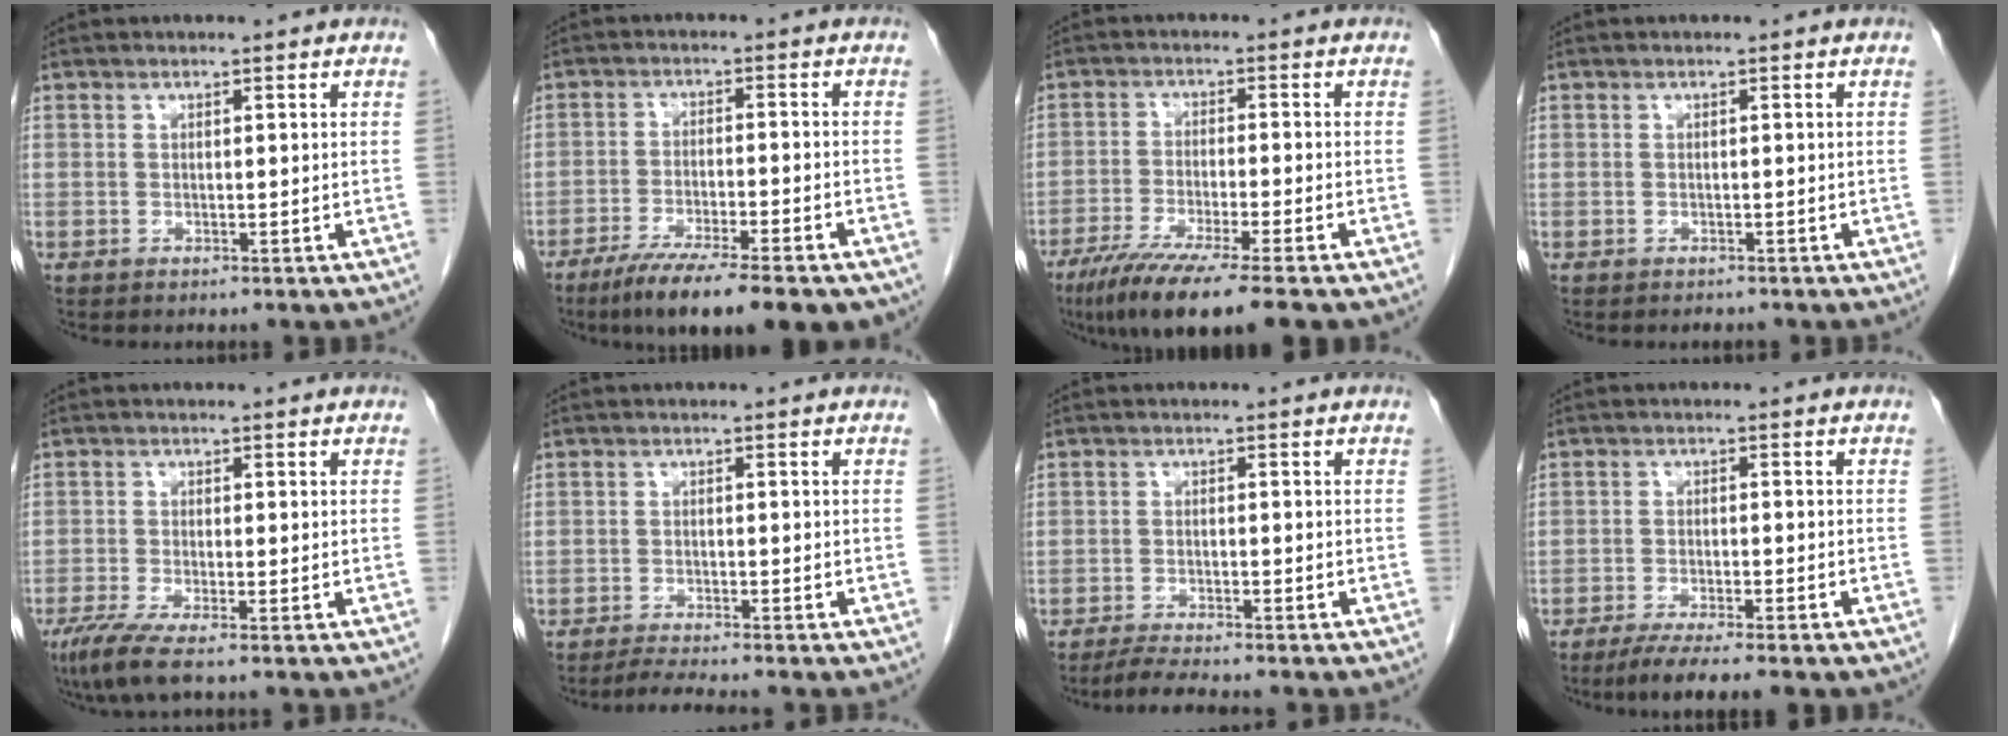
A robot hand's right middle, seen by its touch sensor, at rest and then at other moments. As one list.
[{"total": 14.6, "force": [-10.6, 2.4, 9.7], "torque": [-0.124, -0.024, -0.162]}, {"total": 11.1, "force": [-8.0, -0.1, 7.8], "torque": [-0.127, -0.029, -0.128]}, {"total": 0.9, "force": [-0.9, 0.4, 0.1], "torque": [-0.008, -0.002, -0.011]}, {"total": 4.9, "force": [-3.2, 0.3, 3.7], "torque": [-0.072, -0.016, -0.062]}, {"total": 3.6, "force": [-3.3, -0.7, 1.4], "torque": [-0.031, -0.017, -0.059]}, {"total": 4.6, "force": [-4.1, -0.2, 2.1], "torque": [-0.040, -0.017, -0.068]}, {"total": 7.4, "force": [-5.7, 0.5, 4.7], "torque": [-0.066, -0.015, -0.083]}]